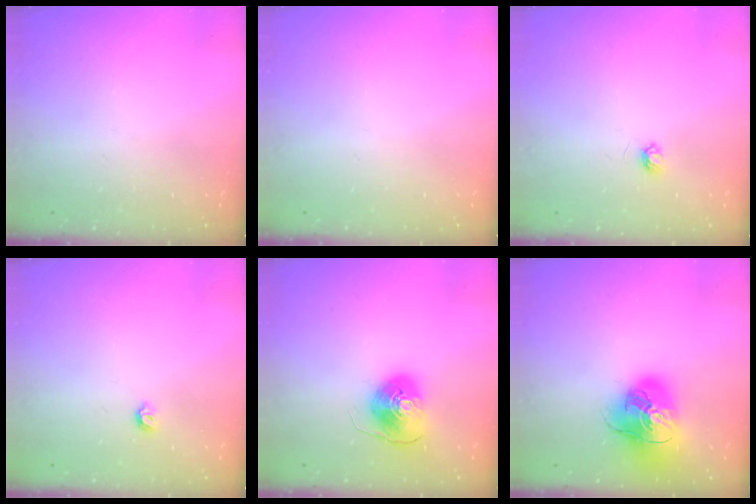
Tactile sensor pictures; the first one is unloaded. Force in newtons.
{"total": 0.0}
{"total": 3.5, "press": 3.5, "slide": 0.4}
{"total": 4.1, "press": 4.0, "slide": 0.8}
{"total": 8.3, "press": 8.3, "slide": 0.5}
{"total": 19.6, "press": 19.4, "slide": 2.7}